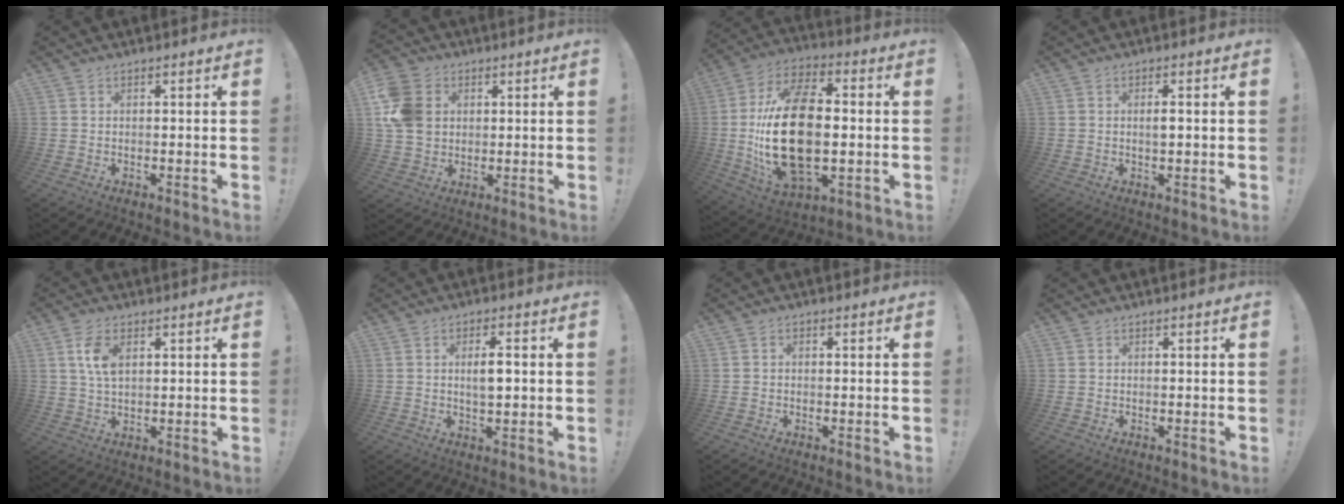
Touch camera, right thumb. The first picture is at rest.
{"total": 12.5, "force": [2.6, 10.2, 6.7], "torque": [-0.141, 0.001, 0.056]}
{"total": 26.2, "force": [-0.8, 15.1, 21.4], "torque": [-0.412, 0.004, -0.007]}
{"total": 1.9, "force": [0.2, 0.5, 1.8], "torque": [-0.020, -0.005, 0.000]}
{"total": 6.5, "force": [2.2, 3.4, 5.2], "torque": [-0.096, -0.002, 0.036]}
{"total": 4.7, "force": [0.6, 1.7, 4.3], "torque": [-0.058, -0.002, 0.004]}
{"total": 0.8, "force": [-0.5, 0.5, 0.3], "torque": [-0.006, 0.004, -0.008]}
{"total": 0.0}